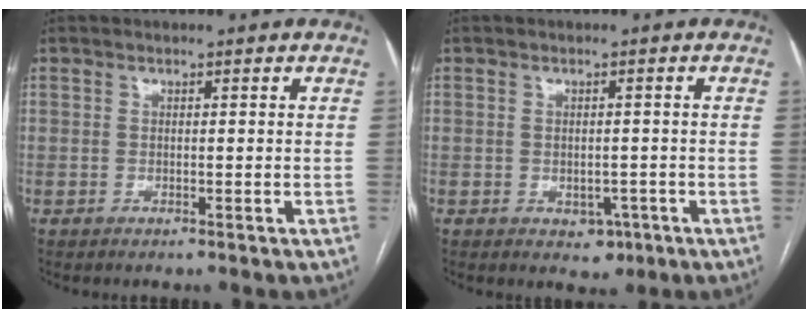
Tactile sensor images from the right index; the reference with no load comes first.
{"total": 2.8, "force": [-1.3, 2.0, 1.6], "torque": [-0.013, 0.001, -0.007]}